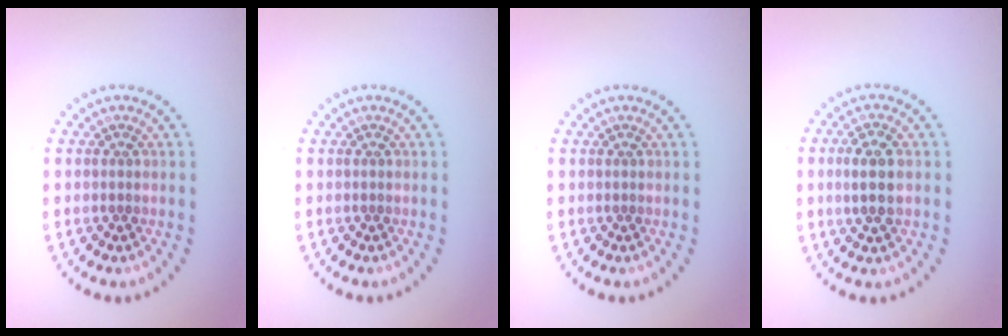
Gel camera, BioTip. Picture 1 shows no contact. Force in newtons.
{"total": 0.0}
{"total": 0.0}
{"total": 3.0, "press": 2.9, "slide": 0.6}